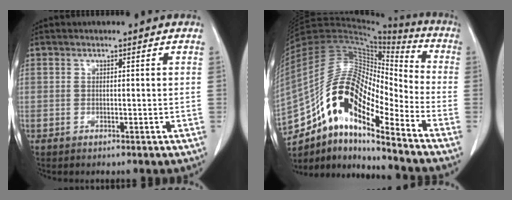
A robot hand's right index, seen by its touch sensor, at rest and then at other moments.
{"total": 17.8, "force": [-11.3, 4.8, 12.8], "torque": [-0.236, 0.042, -0.194]}